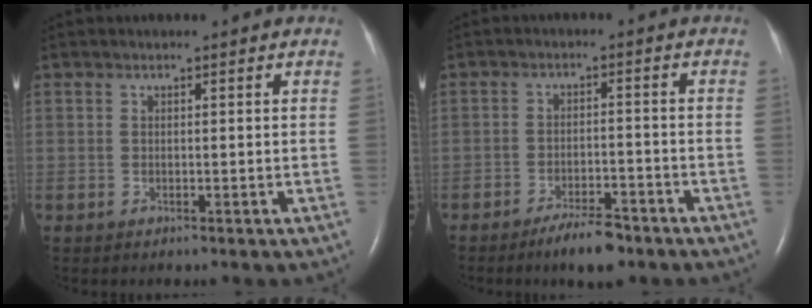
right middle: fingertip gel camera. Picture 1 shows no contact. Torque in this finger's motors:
{"motor_torque": [0.63, -0.55, 0.03, 0.06]}